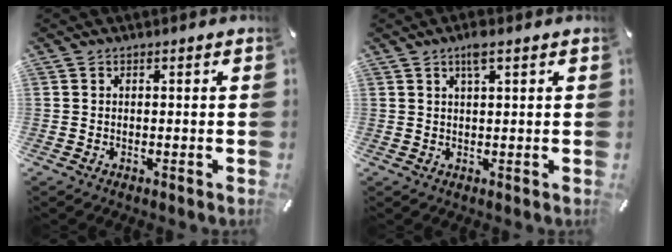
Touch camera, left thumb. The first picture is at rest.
{"total": 3.4, "force": [2.0, 0.6, 2.7], "torque": [-0.059, 0.004, 0.033]}